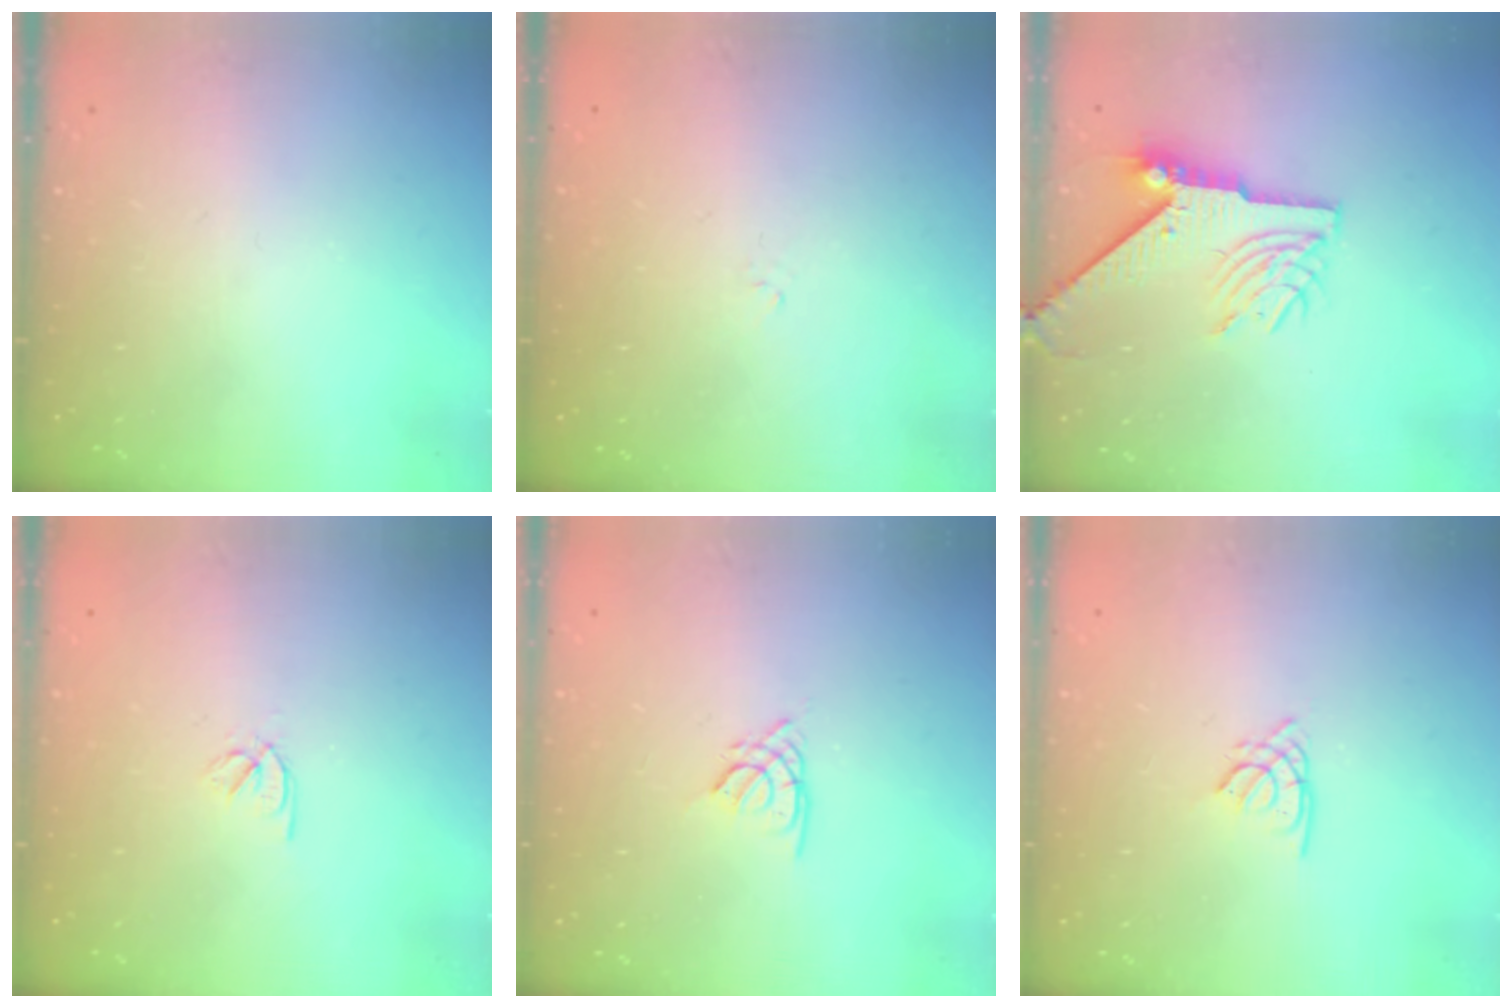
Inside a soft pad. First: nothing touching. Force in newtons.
{"total": 1.2, "press": 1.2, "slide": 0.4}
{"total": 8.2, "press": 8.1, "slide": 1.1}
{"total": 2.4, "press": 2.3, "slide": 0.7}
{"total": 1.9, "press": 1.8, "slide": 0.5}
{"total": 1.4, "press": 1.4, "slide": 0.3}